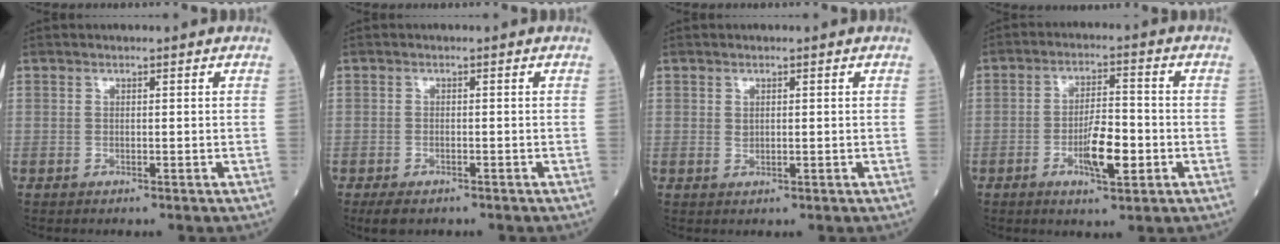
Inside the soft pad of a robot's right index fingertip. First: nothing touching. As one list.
[{"total": 2.9, "force": [-2.1, 1.3, 1.4], "torque": [-0.029, -0.005, -0.029]}, {"total": 0.8, "force": [0.2, 0.4, 0.7], "torque": [-0.014, -0.002, 0.007]}, {"total": 7.0, "force": [-2.3, 1.8, 6.4], "torque": [-0.116, 0.000, -0.038]}]